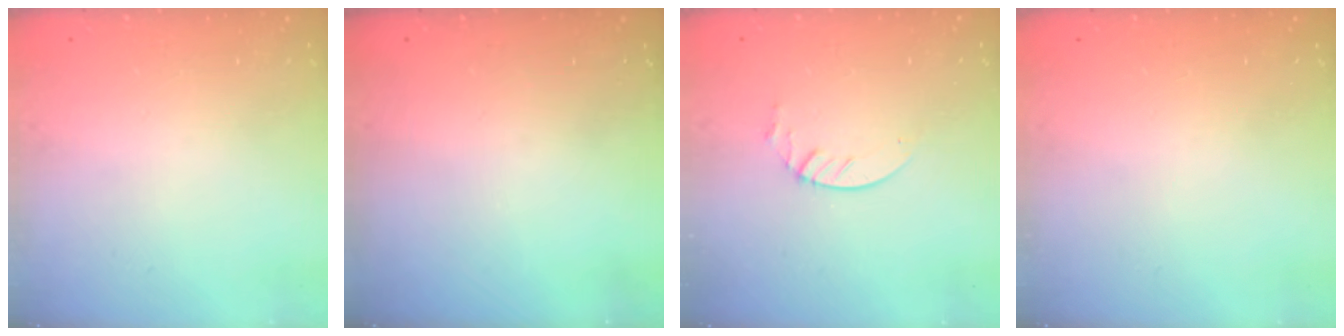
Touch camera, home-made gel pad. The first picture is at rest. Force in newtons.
{"total": 0.0}
{"total": 3.3, "press": 3.2, "slide": 0.3}
{"total": 0.0}